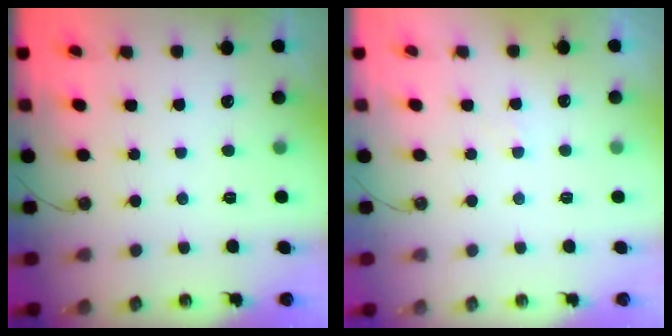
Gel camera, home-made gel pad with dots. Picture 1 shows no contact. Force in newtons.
{"total": 1.9, "press": 1.9, "slide": 0.3}